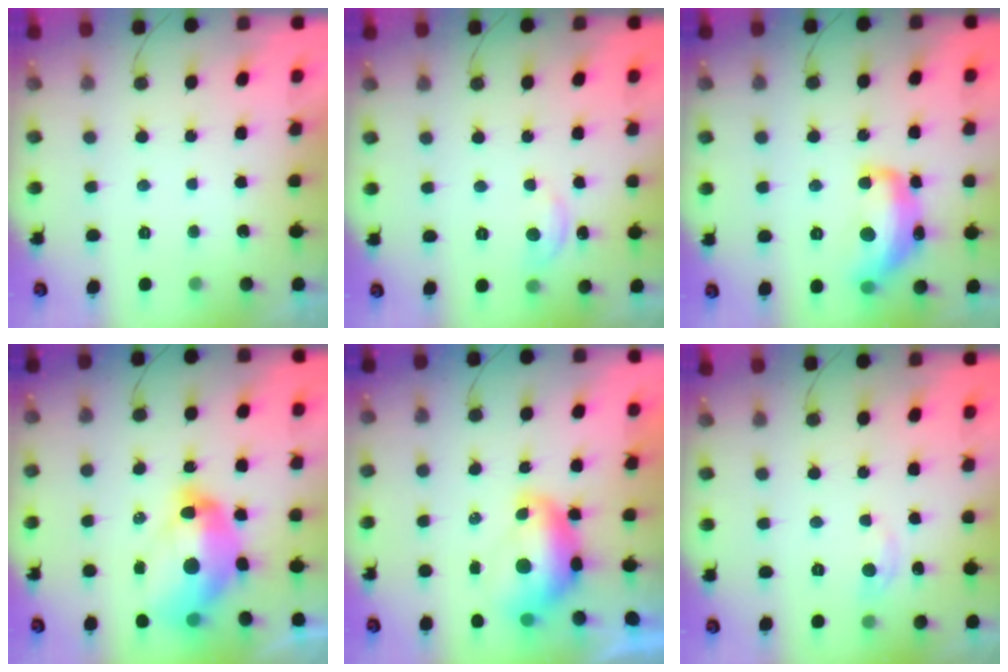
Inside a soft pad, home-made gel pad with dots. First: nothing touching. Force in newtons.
{"total": 5.9, "press": 5.9, "slide": 0.8}
{"total": 15.2, "press": 15.2, "slide": 1.1}
{"total": 17.0, "press": 16.9, "slide": 1.8}
{"total": 9.8, "press": 9.8, "slide": 1.1}
{"total": 4.7, "press": 4.6, "slide": 0.8}